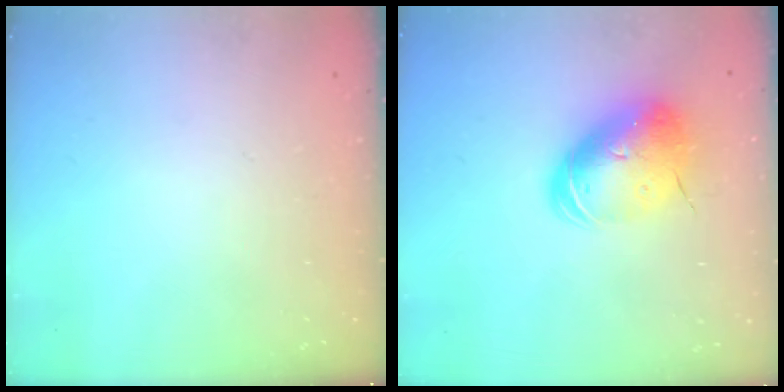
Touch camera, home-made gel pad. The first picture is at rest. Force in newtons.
{"total": 14.6, "press": 14.4, "slide": 2.5}